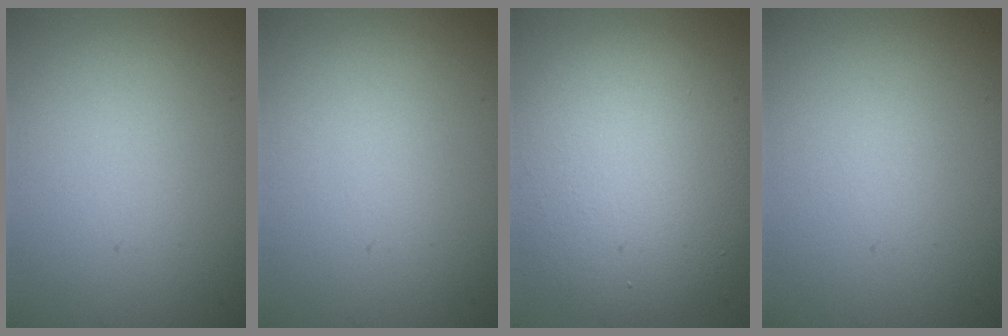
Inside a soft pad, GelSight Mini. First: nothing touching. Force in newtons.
{"total": 0.0}
{"total": 10.1, "press": 10.1, "slide": 0.5}
{"total": 0.0}